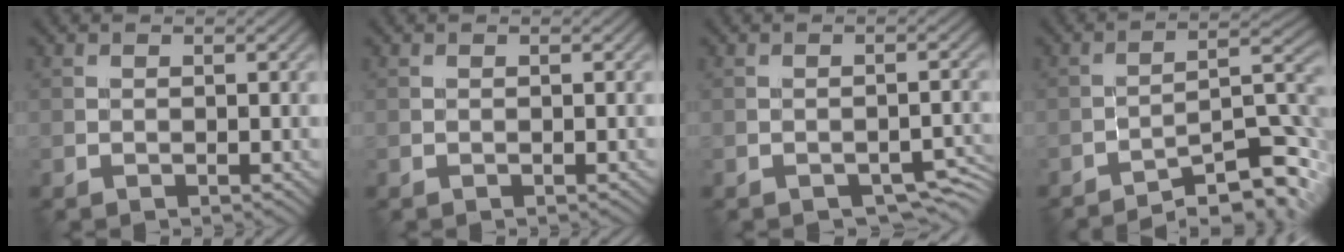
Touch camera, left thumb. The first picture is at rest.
{"total": 0.0}
{"total": 2.7, "force": [-2.0, 1.1, 1.5], "torque": [-0.019, -0.003, -0.020]}
{"total": 11.0, "force": [-8.5, 1.9, 6.7], "torque": [-0.101, 0.015, -0.130]}